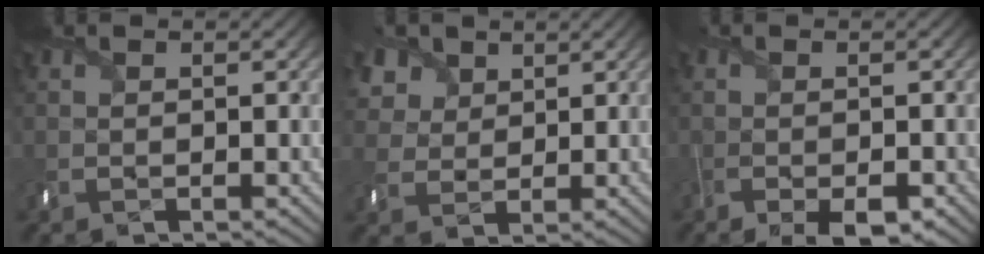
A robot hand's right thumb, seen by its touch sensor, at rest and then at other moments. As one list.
[{"total": 5.0, "force": [3.1, 3.6, 1.7], "torque": [-0.060, 0.008, 0.048]}, {"total": 4.0, "force": [-2.6, 1.5, 2.7], "torque": [-0.057, -0.009, -0.044]}]